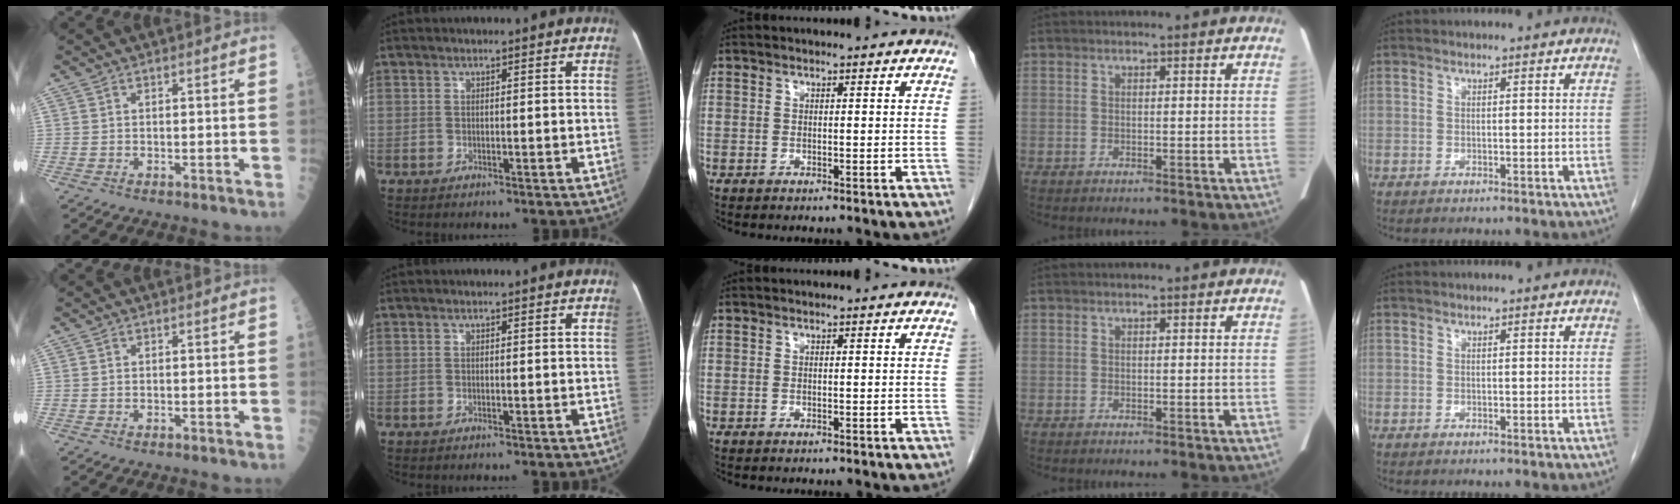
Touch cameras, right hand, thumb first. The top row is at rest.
{}